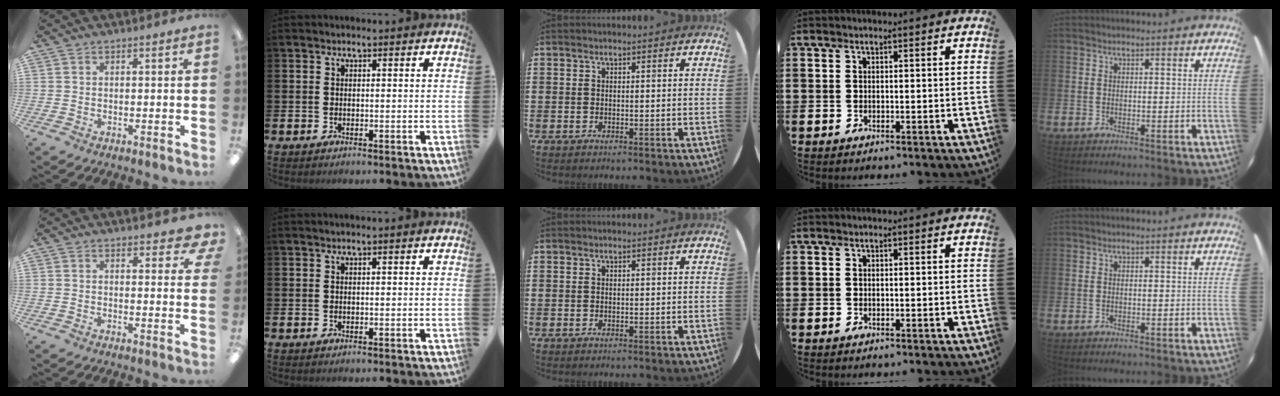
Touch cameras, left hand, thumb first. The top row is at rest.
{"thumb": {"total": 3.8, "force": [3.0, 1.4, 1.9], "torque": [-0.011, -0.019, 0.048]}}